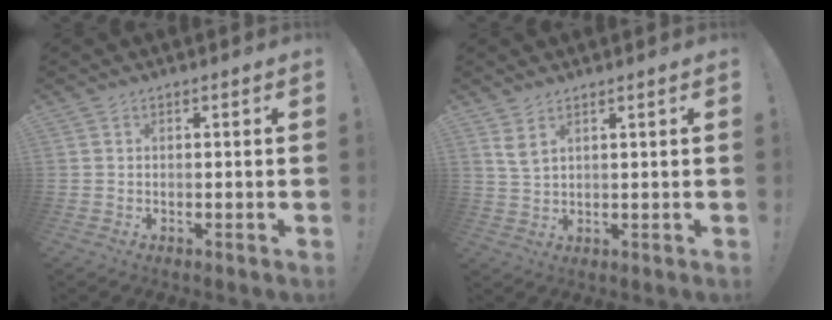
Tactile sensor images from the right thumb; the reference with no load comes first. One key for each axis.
{"total": 3.6, "fx": 2.3, "fy": 1.2, "fz": 2.5, "tx": -0.044, "ty": -0.010, "tz": 0.041}